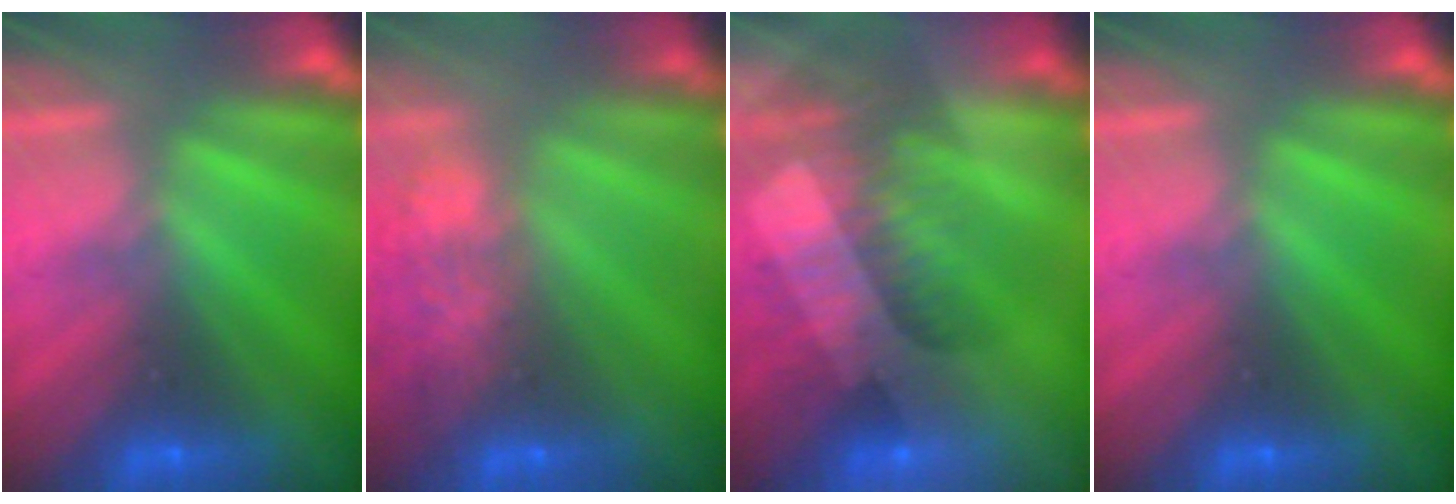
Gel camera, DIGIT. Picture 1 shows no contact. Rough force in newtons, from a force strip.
{"total": 10.8}
{"total": 3.3}
{"total": 0.0}